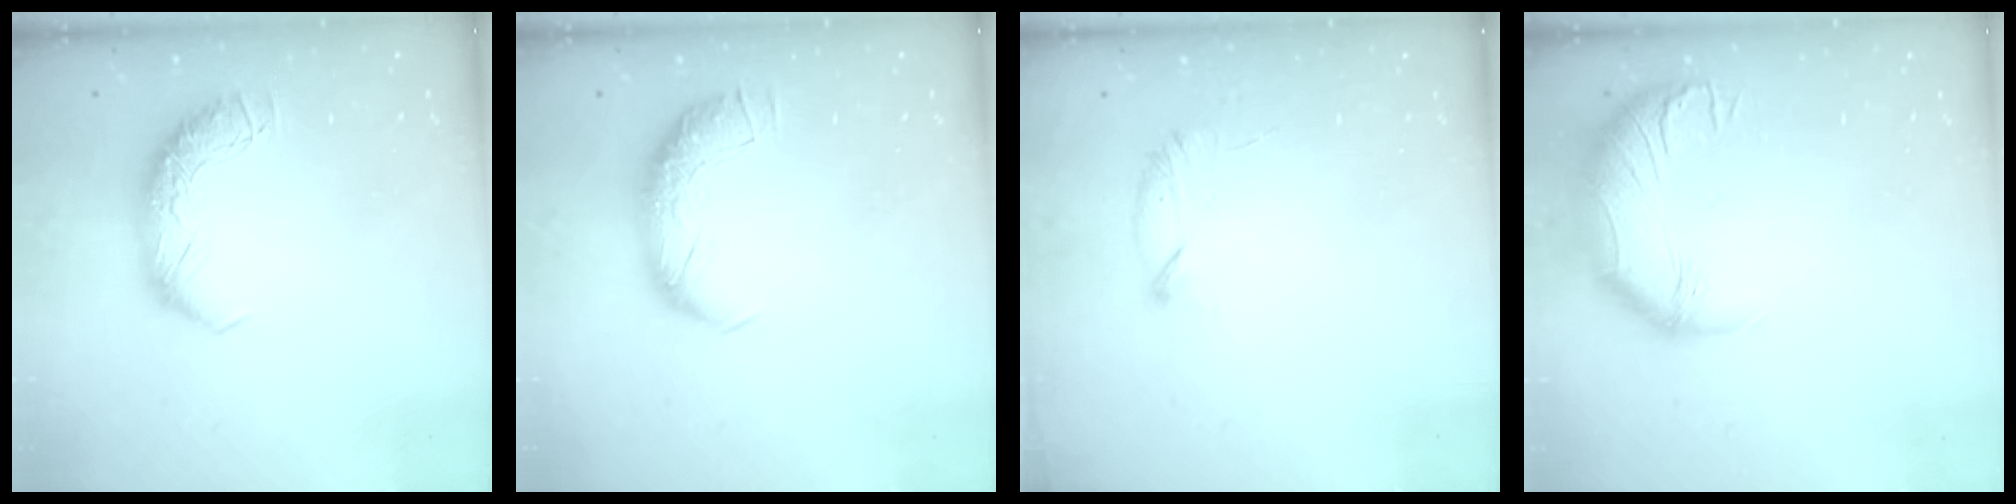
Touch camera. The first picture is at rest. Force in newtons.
{"total": 1.7, "press": 0.6, "slide": 1.6}
{"total": 7.1, "press": 6.9, "slide": 1.3}
{"total": 2.4, "press": 0.8, "slide": 2.3}